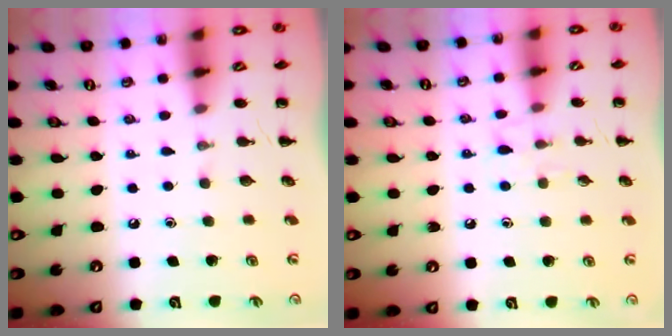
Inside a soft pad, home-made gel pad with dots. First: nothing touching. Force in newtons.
{"total": 6.3, "press": 5.9, "slide": 2.3}